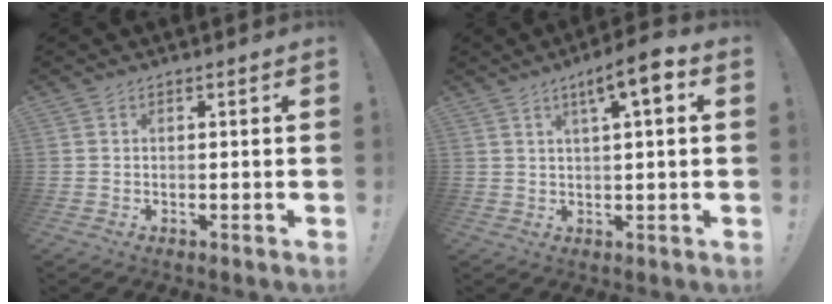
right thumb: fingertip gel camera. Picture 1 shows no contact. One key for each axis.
{"total": 7.7, "fx": 2.9, "fy": 0.9, "fz": 7.1, "tx": -0.100, "ty": -0.014, "tz": 0.040}